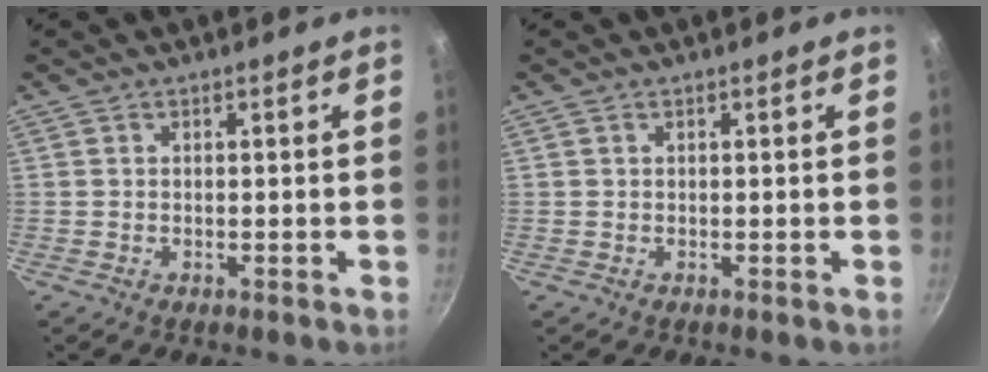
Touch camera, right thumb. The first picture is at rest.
{"total": 0.0}